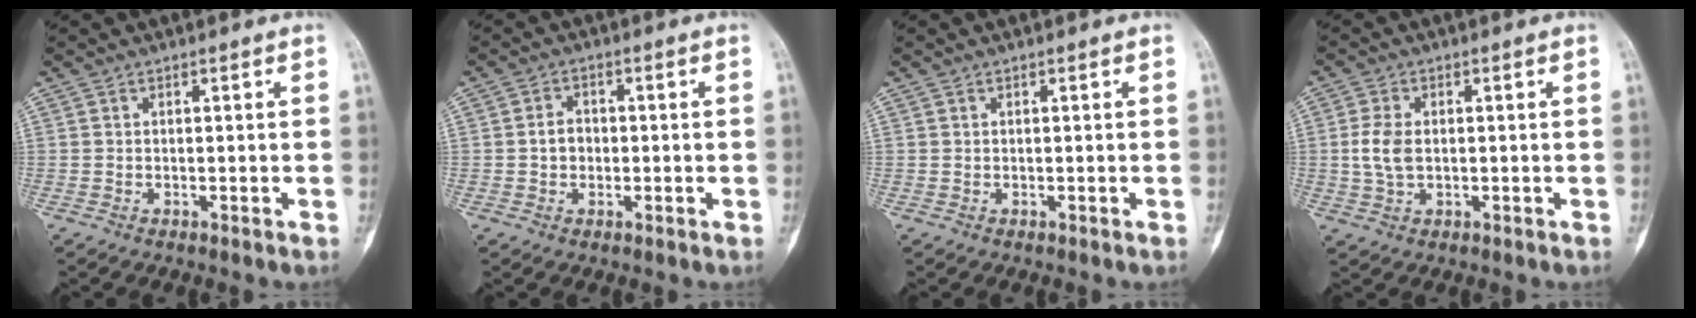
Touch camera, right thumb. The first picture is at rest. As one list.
[{"total": 3.2, "force": [-0.3, 2.6, 1.8], "torque": [-0.020, 0.012, -0.008]}, {"total": 0.0}, {"total": 4.9, "force": [0.1, 3.1, 3.9], "torque": [-0.085, 0.004, 0.002]}]